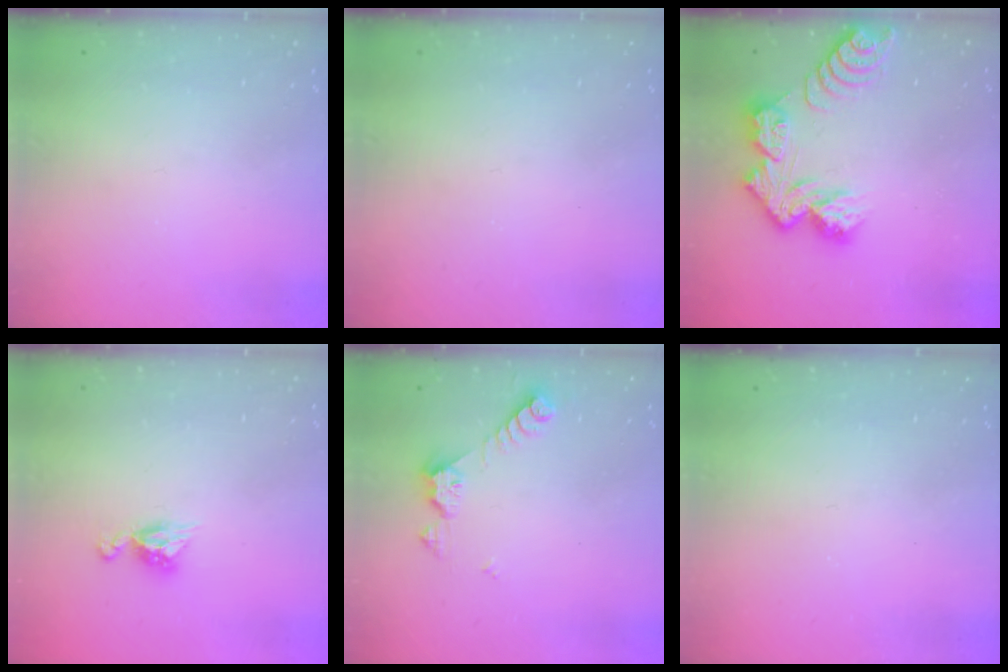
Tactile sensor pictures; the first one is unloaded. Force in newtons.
{"total": 0.5, "press": 0.5, "slide": 0.1}
{"total": 10.8, "press": 10.7, "slide": 1.1}
{"total": 7.9, "press": 7.9, "slide": 0.6}
{"total": 6.7, "press": 6.7, "slide": 0.4}
{"total": 0.0}